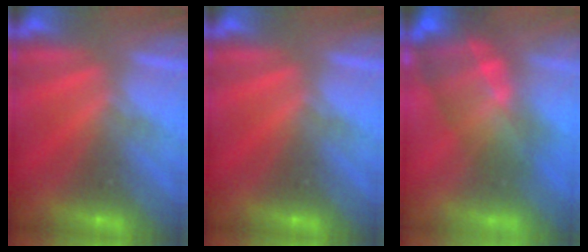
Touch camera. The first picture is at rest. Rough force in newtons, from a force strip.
{"total": 0.0}
{"total": 10.8}